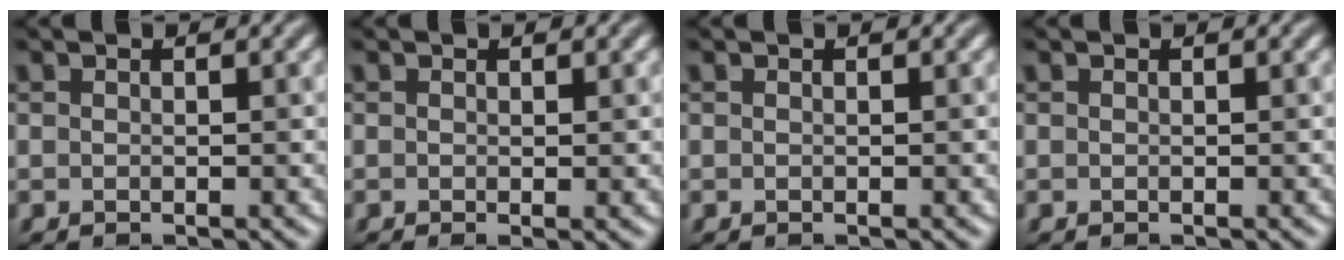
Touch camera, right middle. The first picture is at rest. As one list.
[{"total": 0.8, "force": [0.0, 0.1, 0.8], "torque": [-0.012, -0.005, -0.002]}, {"total": 0.0}, {"total": 0.0}]